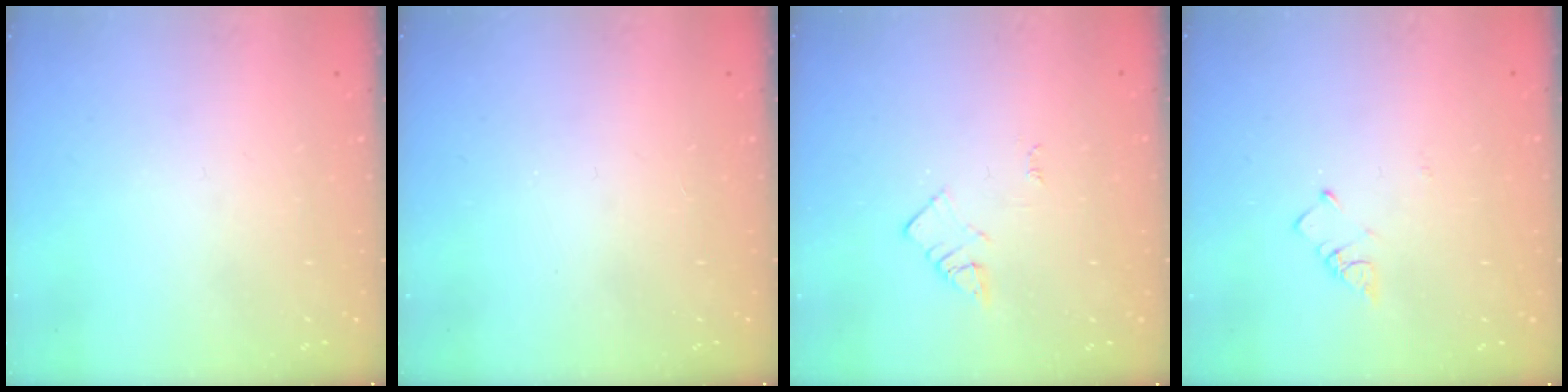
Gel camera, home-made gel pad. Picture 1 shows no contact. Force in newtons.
{"total": 2.8, "press": 2.8, "slide": 0.4}
{"total": 2.1, "press": 2.1, "slide": 0.3}
{"total": 2.6, "press": 2.6, "slide": 0.5}